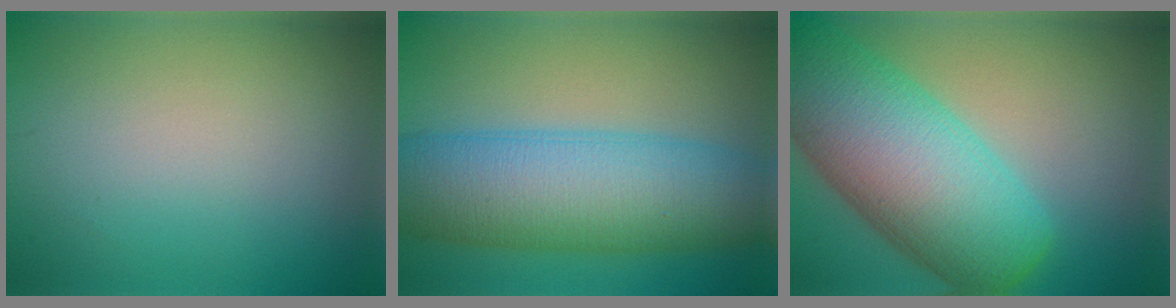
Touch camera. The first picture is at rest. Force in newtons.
{"total": 11.5, "press": 11.5, "slide": 0.2}
{"total": 13.0, "press": 13.0, "slide": 0.7}